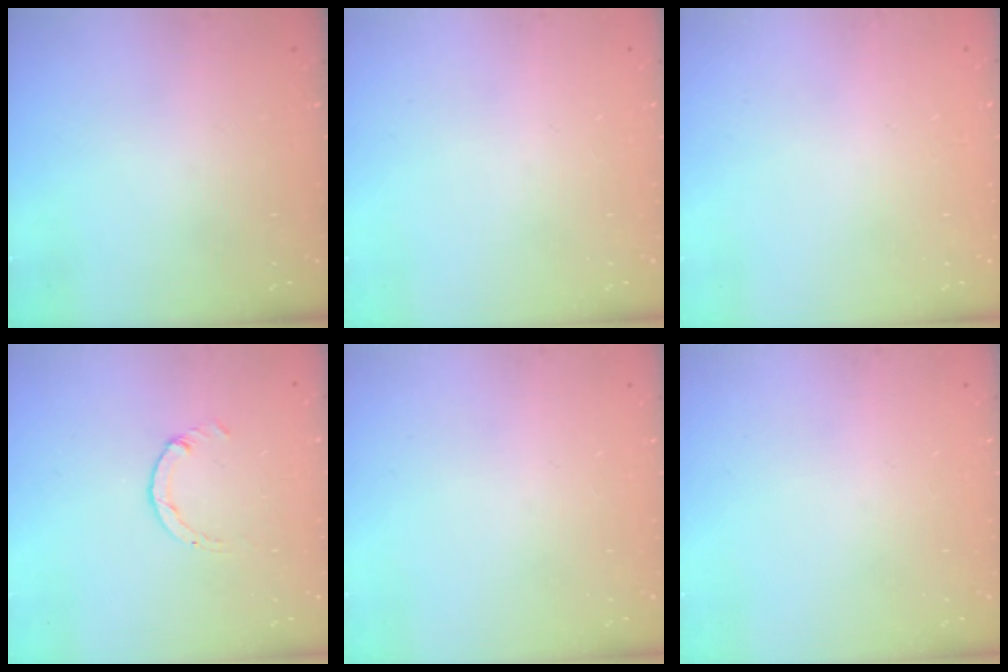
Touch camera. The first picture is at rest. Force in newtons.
{"total": 0.0}
{"total": 2.6, "press": 2.6, "slide": 0.2}
{"total": 0.7, "press": 0.7, "slide": 0.2}
{"total": 0.0}
{"total": 0.0}